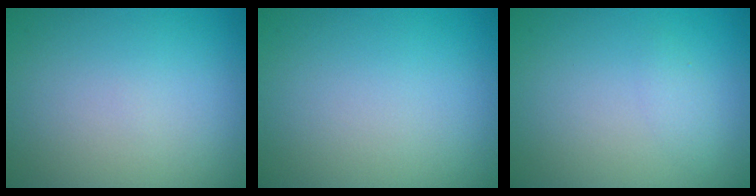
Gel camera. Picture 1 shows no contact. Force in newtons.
{"total": 0.0}
{"total": 0.9, "press": 0.9, "slide": 0.1}